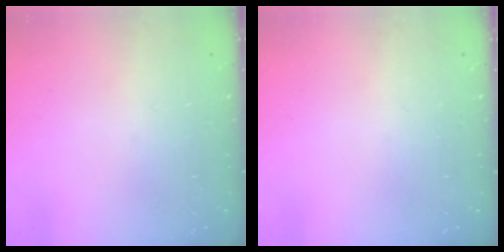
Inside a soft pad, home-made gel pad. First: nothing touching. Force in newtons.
{"total": 0.0}